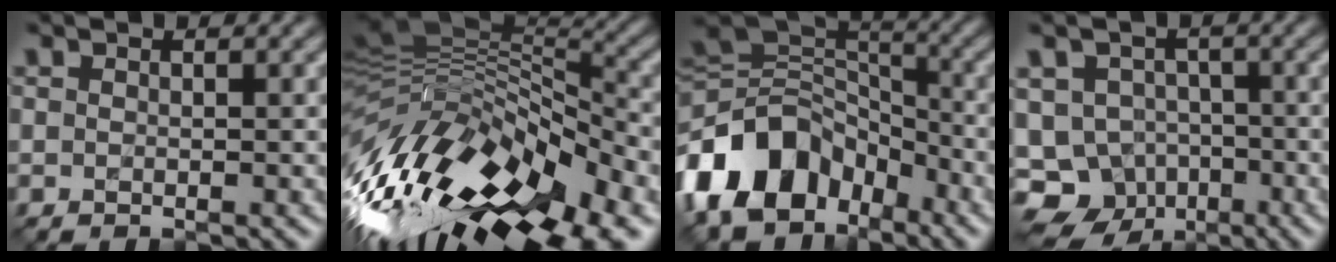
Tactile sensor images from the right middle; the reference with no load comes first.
{"total": 15.8, "force": [-6.0, 7.3, 12.7], "torque": [-0.245, 0.008, -0.097]}
{"total": 12.9, "force": [-6.7, 8.7, 6.7], "torque": [-0.147, 0.007, -0.127]}
{"total": 8.9, "force": [-5.0, 6.9, 2.5], "torque": [-0.038, -0.016, -0.088]}